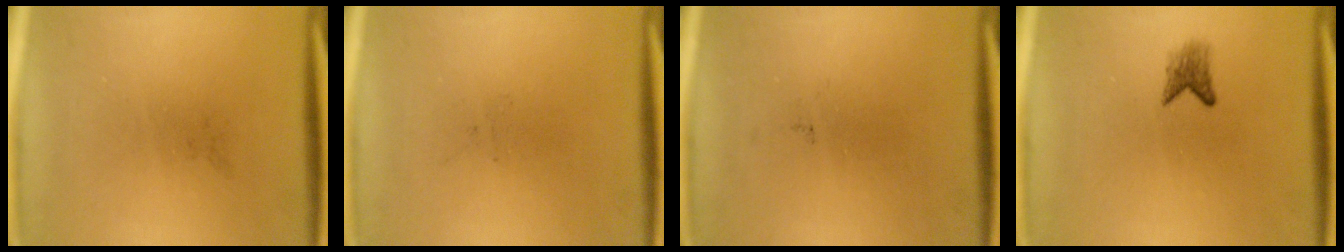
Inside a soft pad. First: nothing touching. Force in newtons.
{"total": 0.0}
{"total": 0.0}
{"total": 1.8}